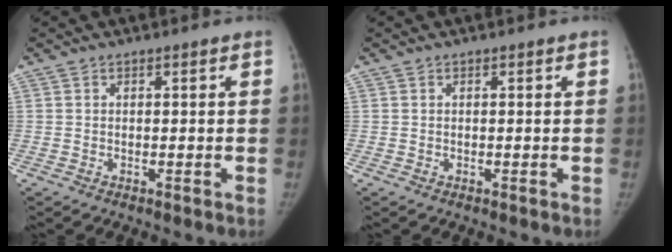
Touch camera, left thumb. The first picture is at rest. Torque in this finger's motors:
{"motor_torque": [0.01, 0.03, -0.05, -0.26, 0.00]}